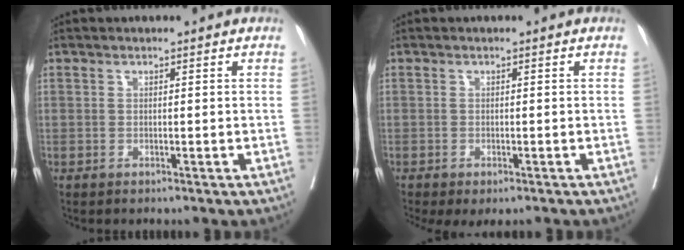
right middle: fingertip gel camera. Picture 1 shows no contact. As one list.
[{"total": 4.3, "force": [-3.4, 1.6, 2.2], "torque": [-0.021, -0.008, -0.050]}]